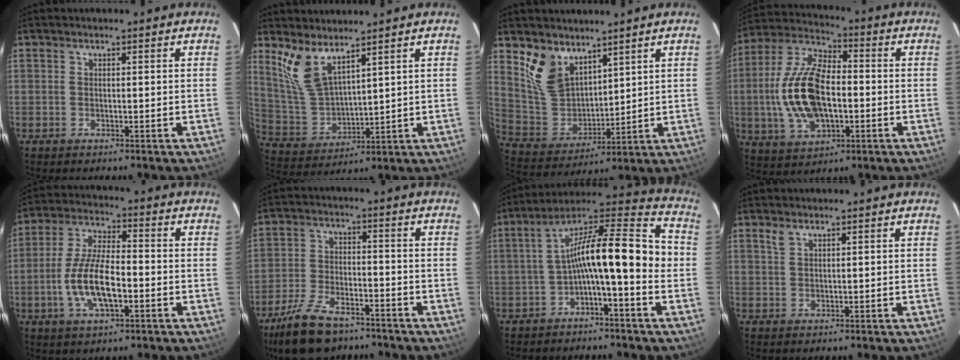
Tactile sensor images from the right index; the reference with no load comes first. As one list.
[{"total": 8.7, "force": [6.1, 2.9, 5.5], "torque": [-0.114, -0.006, 0.140]}, {"total": 10.8, "force": [7.3, 6.3, 4.9], "torque": [-0.101, 0.003, 0.165]}, {"total": 17.4, "force": [-2.0, 9.3, 14.6], "torque": [-0.308, 0.008, -0.031]}, {"total": 11.7, "force": [-3.3, 4.2, 10.3], "torque": [-0.212, 0.001, -0.062]}, {"total": 13.4, "force": [-10.0, 5.9, 6.7], "torque": [-0.156, -0.011, -0.178]}, {"total": 14.3, "force": [-2.6, 2.7, 13.8], "torque": [-0.228, 0.031, -0.052]}, {"total": 1.3, "force": [1.0, 0.5, 0.7], "torque": [-0.014, 0.003, 0.020]}]